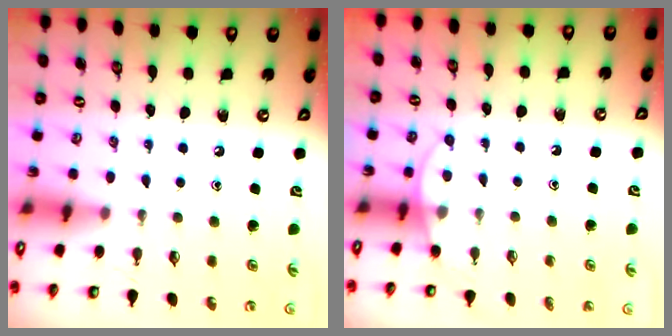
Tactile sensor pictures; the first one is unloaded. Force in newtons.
{"total": 6.0, "press": 6.0, "slide": 0.5}